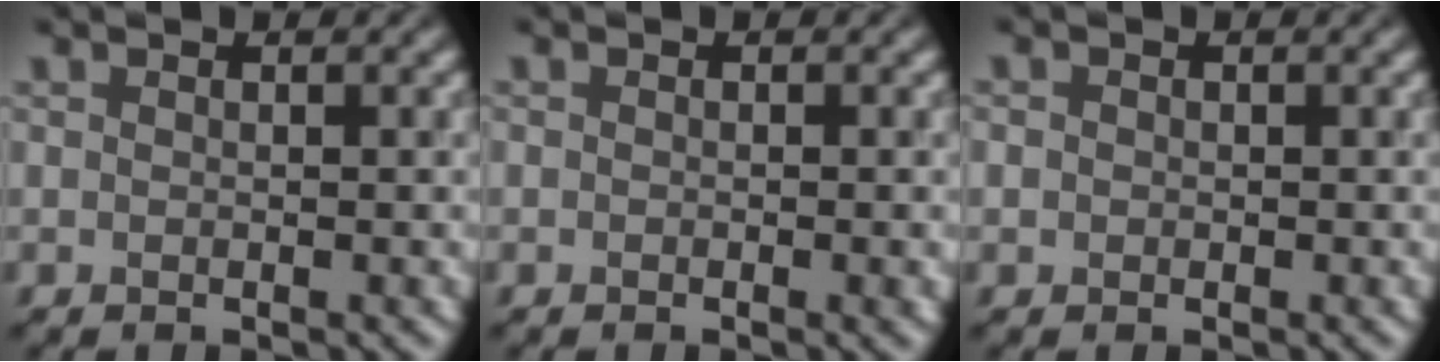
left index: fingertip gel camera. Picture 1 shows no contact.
{"total": 0.8, "force": [-0.2, 0.3, 0.7], "torque": [-0.007, -0.001, -0.002]}
{"total": 0.9, "force": [0.2, 0.9, 0.2], "torque": [0.002, 0.000, -0.005]}